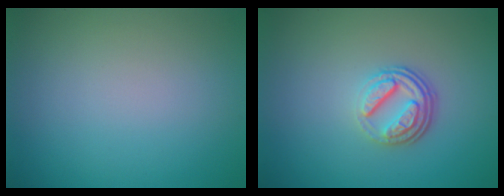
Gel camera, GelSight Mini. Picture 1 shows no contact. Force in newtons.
{"total": 3.8, "press": 2.7, "slide": 2.7}